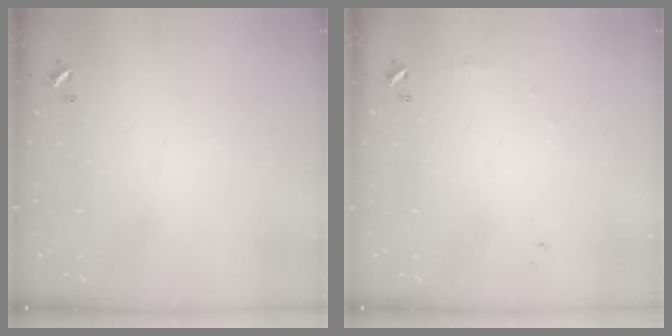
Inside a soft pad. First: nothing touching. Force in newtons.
{"total": 4.7, "press": 4.7, "slide": 0.7}